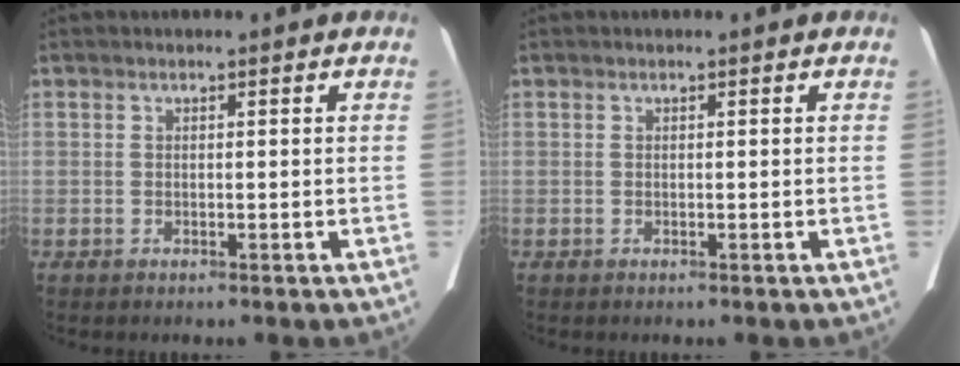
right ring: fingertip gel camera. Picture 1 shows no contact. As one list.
[{"total": 0.0}]